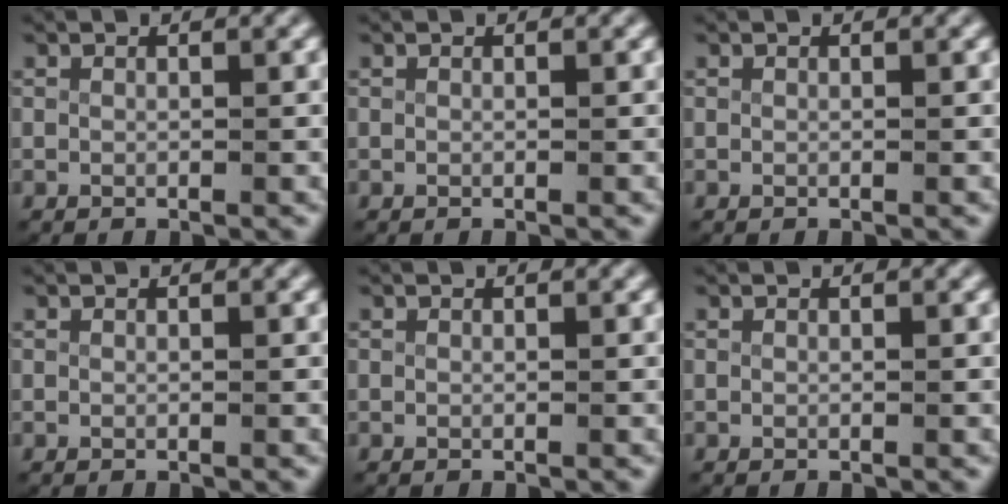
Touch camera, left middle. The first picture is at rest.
{"total": 0.0}
{"total": 0.0}
{"total": 0.0}
{"total": 0.0}
{"total": 0.0}